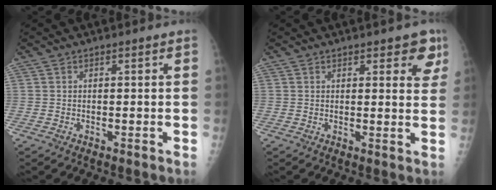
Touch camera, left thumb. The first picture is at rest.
{"total": 5.0, "force": [3.0, 2.2, 3.3], "torque": [-0.004, -0.014, 0.029]}